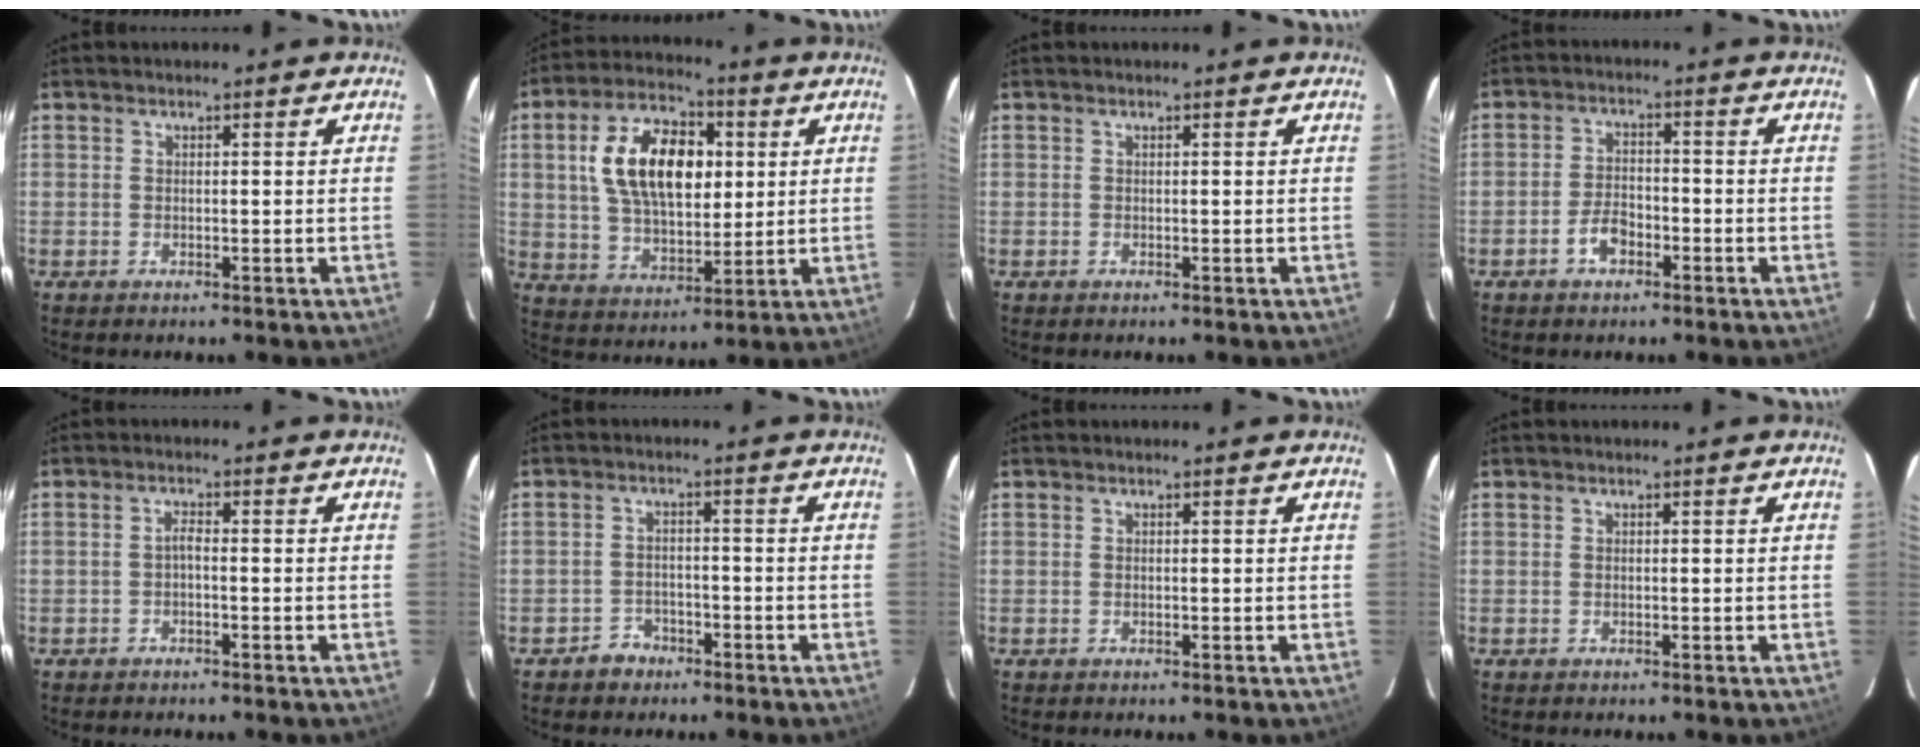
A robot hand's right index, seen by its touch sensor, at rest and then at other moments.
{"total": 16.1, "force": [3.6, 9.1, 12.8], "torque": [-0.232, 0.024, 0.070]}
{"total": 0.0}
{"total": 4.6, "force": [-2.6, 2.5, 2.8], "torque": [-0.062, 0.005, -0.046]}
{"total": 1.3, "force": [-0.7, 0.2, 1.1], "torque": [-0.021, 0.005, -0.014]}
{"total": 3.5, "force": [-2.6, 2.4, 0.0], "torque": [-0.007, 0.012, -0.039]}
{"total": 0.0}
{"total": 0.0}